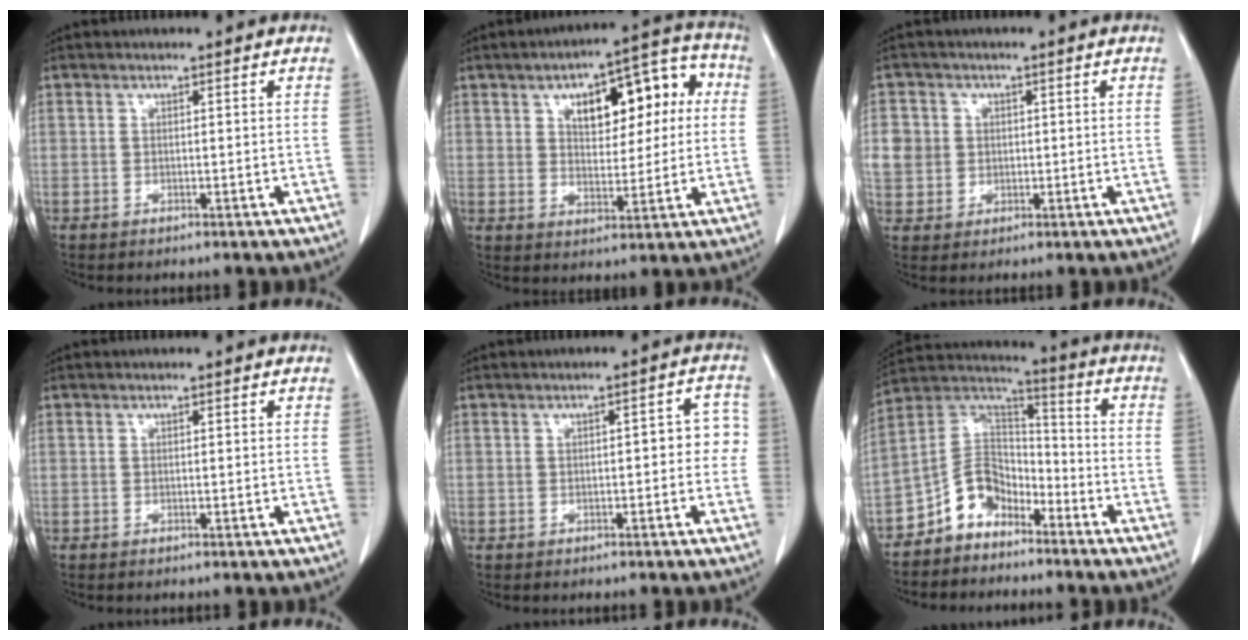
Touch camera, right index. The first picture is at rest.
{"total": 13.5, "force": [3.5, 6.4, 11.3], "torque": [-0.147, 0.044, 0.056]}
{"total": 6.4, "force": [1.0, 6.2, 1.6], "torque": [-0.040, 0.016, 0.028]}
{"total": 0.0}
{"total": 3.9, "force": [-0.2, 1.6, 3.5], "torque": [-0.036, 0.025, -0.003]}
{"total": 8.9, "force": [-6.0, 5.9, 3.1], "torque": [-0.063, 0.043, -0.118]}